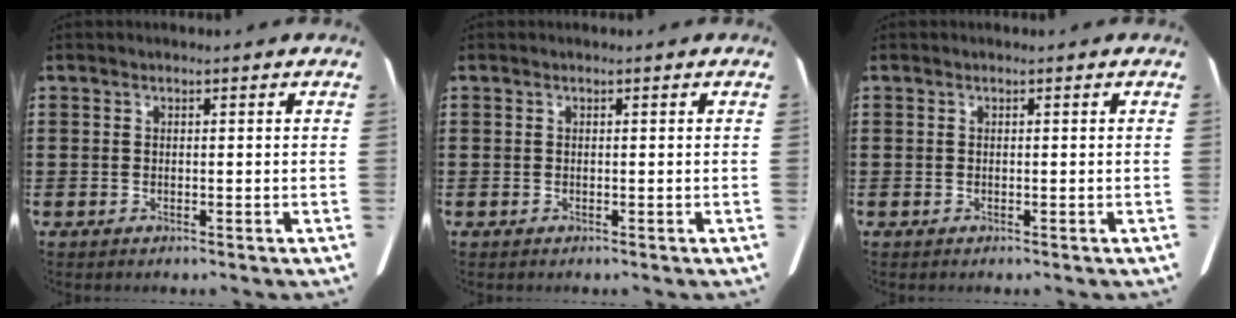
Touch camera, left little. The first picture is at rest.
{"total": 0.0}
{"total": 0.0}